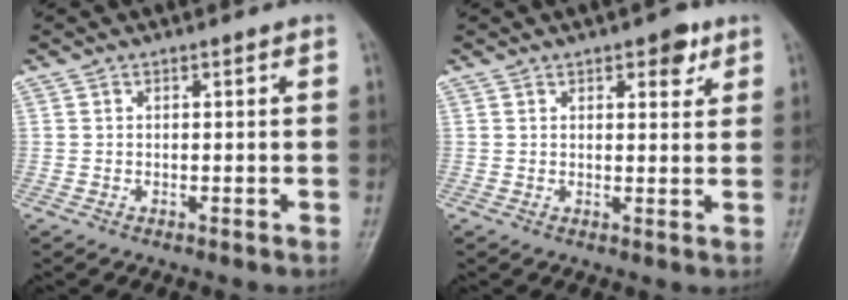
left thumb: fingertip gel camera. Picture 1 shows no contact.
{"total": 4.6, "force": [2.5, 2.3, 3.1], "torque": [-0.019, -0.009, 0.030]}